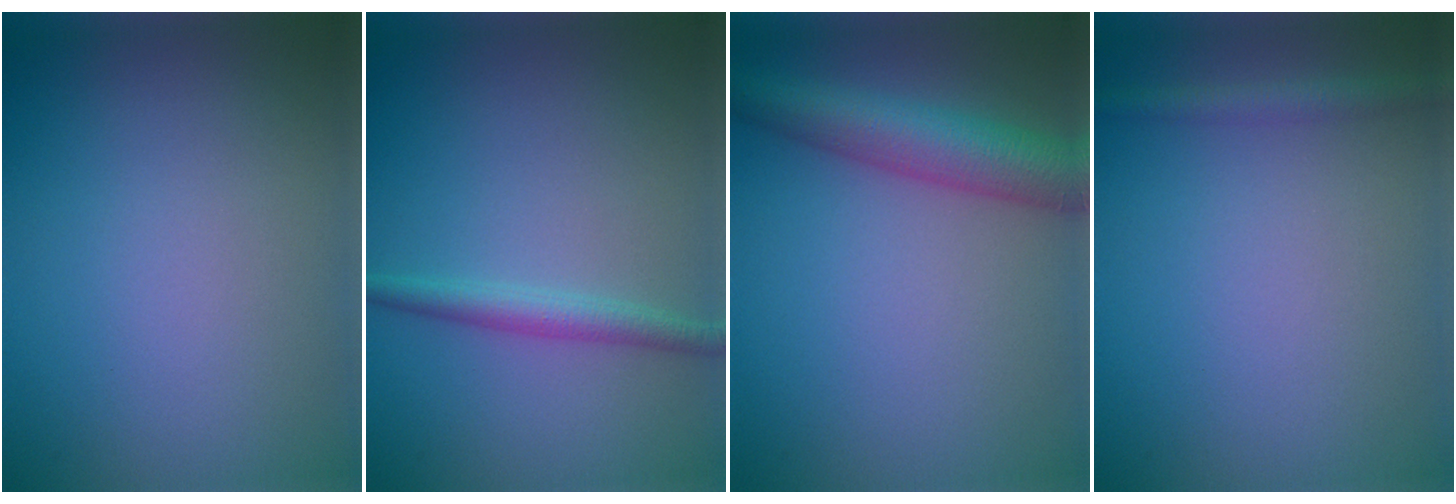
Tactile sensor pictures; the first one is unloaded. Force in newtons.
{"total": 2.0, "press": 2.0, "slide": 0.1}
{"total": 6.1, "press": 6.1, "slide": 0.2}
{"total": 1.6, "press": 1.6, "slide": 0.1}